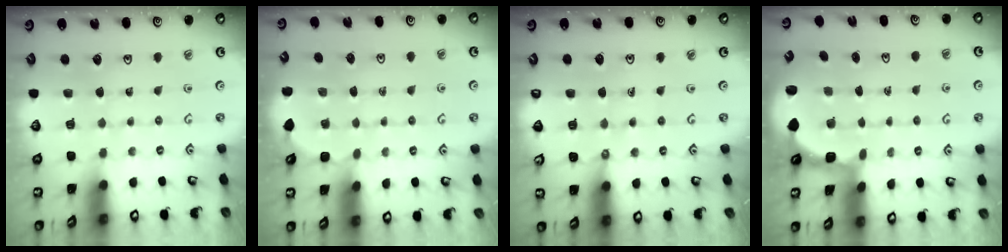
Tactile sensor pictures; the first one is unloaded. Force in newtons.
{"total": 2.1, "press": 1.8, "slide": 1.1}
{"total": 1.5, "press": 1.5, "slide": 0.2}
{"total": 2.4, "press": 1.8, "slide": 1.6}